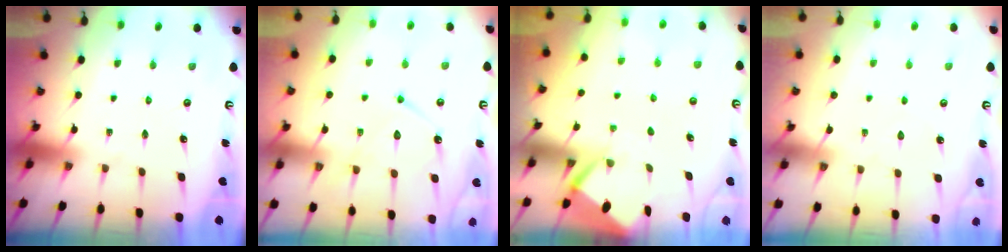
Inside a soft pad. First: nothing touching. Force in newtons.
{"total": 12.3, "press": 12.2, "slide": 1.1}
{"total": 2.7, "press": 2.7, "slide": 0.4}
{"total": 2.3, "press": 2.3, "slide": 0.3}